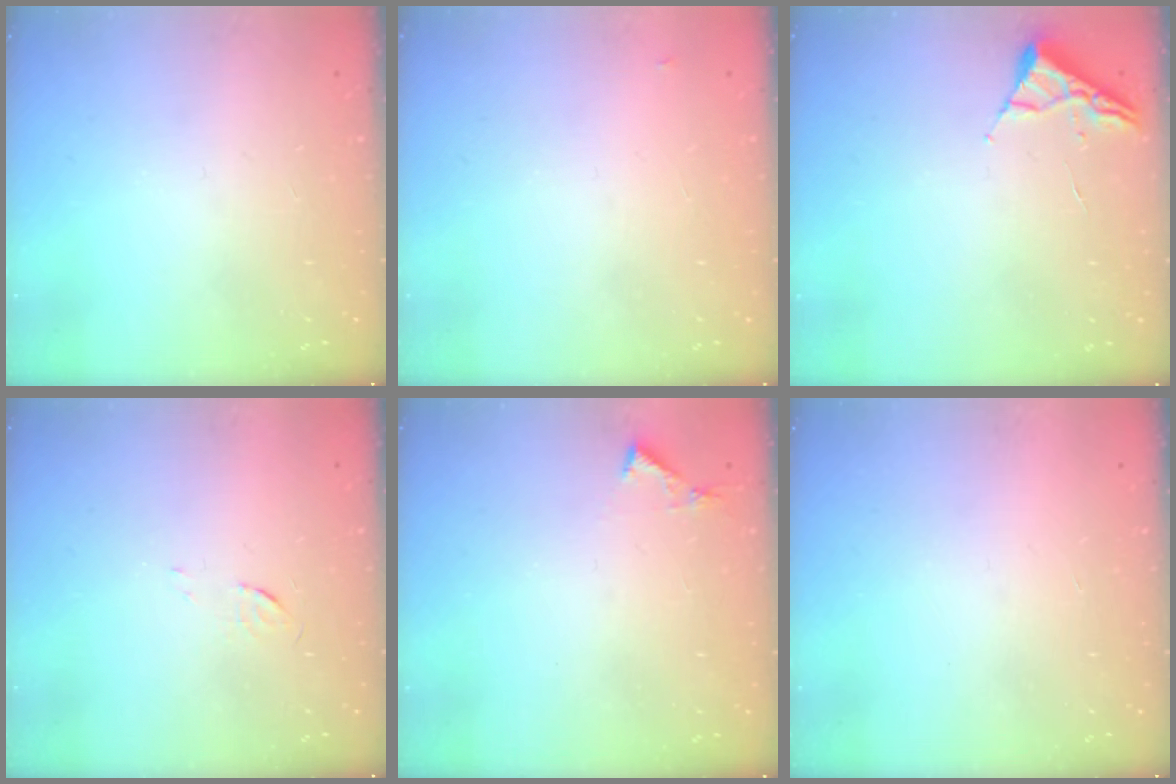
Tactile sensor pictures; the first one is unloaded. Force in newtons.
{"total": 2.8, "press": 2.8, "slide": 0.4}
{"total": 2.6, "press": 2.6, "slide": 0.3}
{"total": 3.4, "press": 3.4, "slide": 0.3}
{"total": 4.1, "press": 4.1, "slide": 0.5}
{"total": 1.5, "press": 1.5, "slide": 0.1}